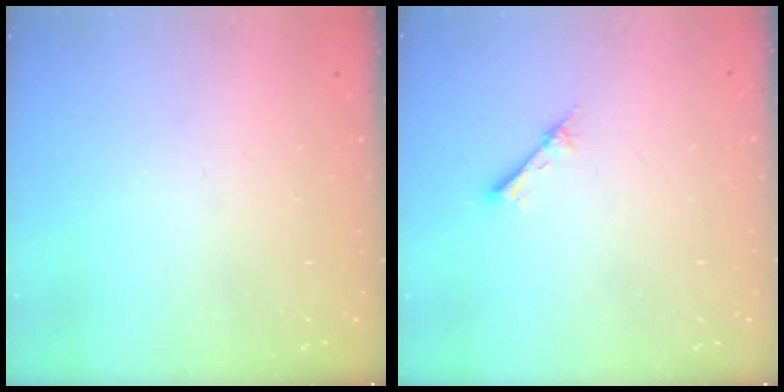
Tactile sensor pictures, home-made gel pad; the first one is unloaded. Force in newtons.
{"total": 2.7, "press": 2.6, "slide": 0.3}